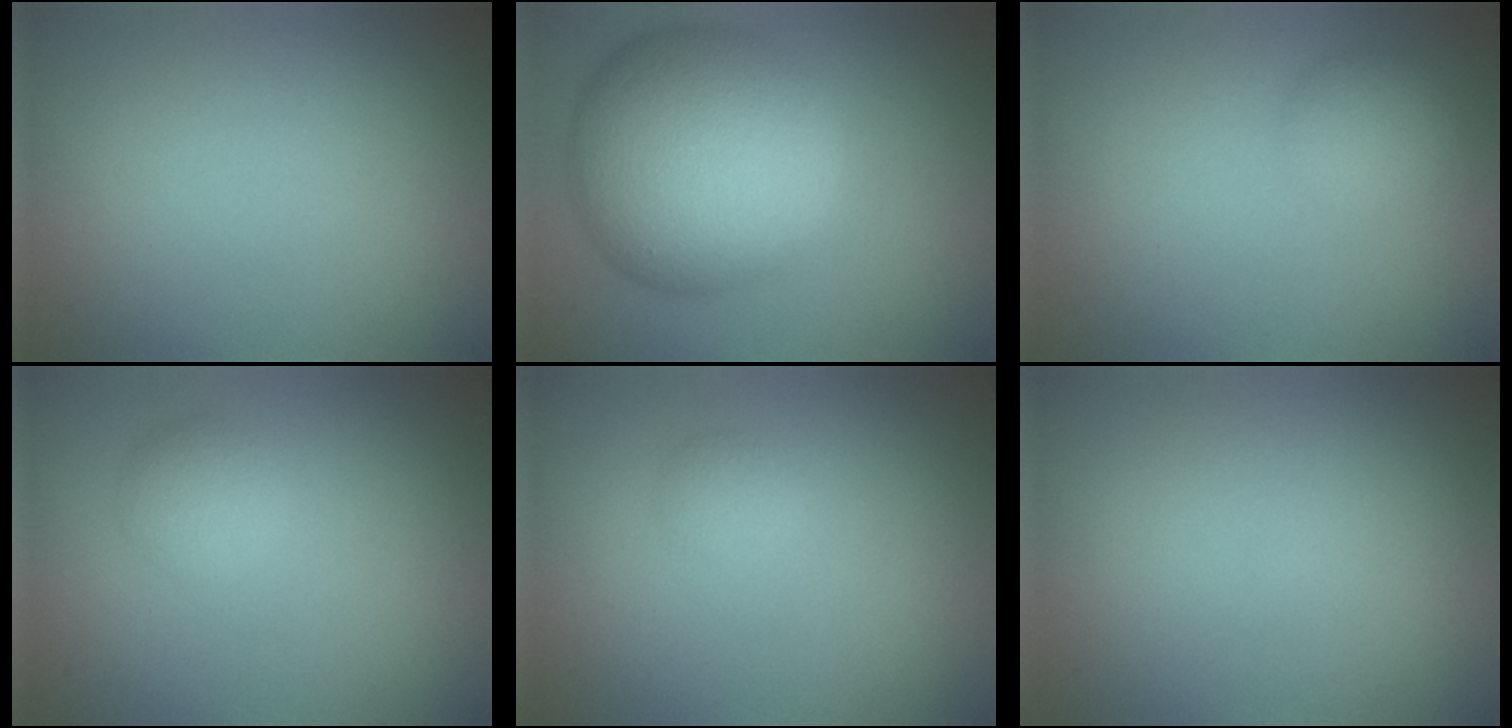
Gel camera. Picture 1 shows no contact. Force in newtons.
{"total": 13.0, "press": 13.0, "slide": 0.4}
{"total": 2.2, "press": 2.2, "slide": 0.0}
{"total": 2.1, "press": 2.1, "slide": 0.1}
{"total": 1.2, "press": 1.2, "slide": 0.1}
{"total": 0.0}